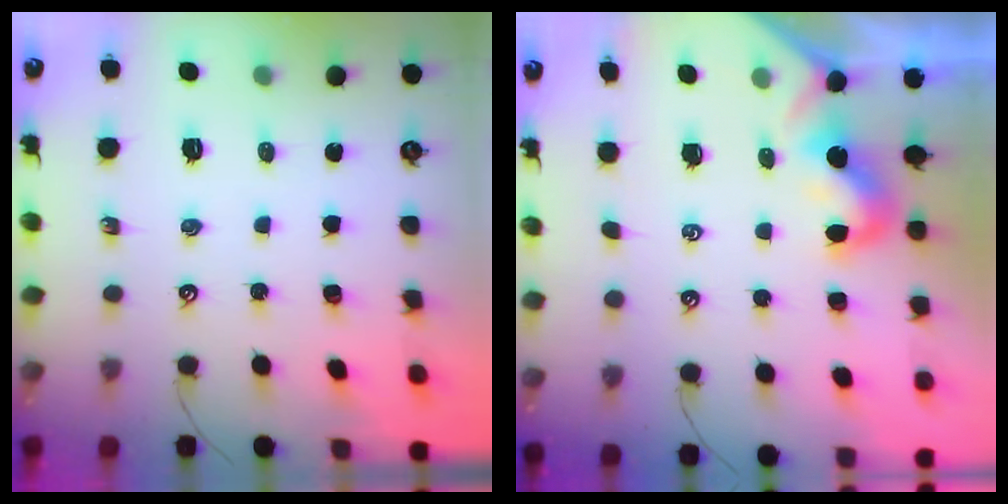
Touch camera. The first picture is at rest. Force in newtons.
{"total": 1.9, "press": 1.8, "slide": 0.6}